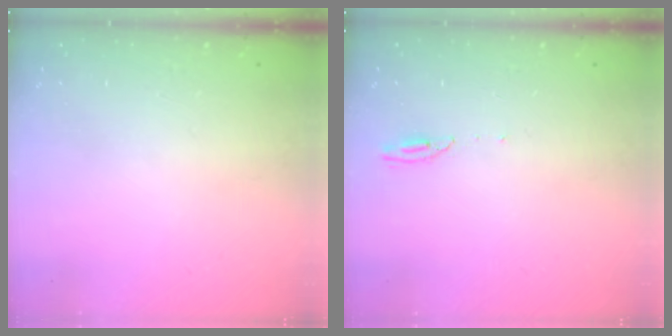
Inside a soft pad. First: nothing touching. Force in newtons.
{"total": 4.4, "press": 4.4, "slide": 0.1}